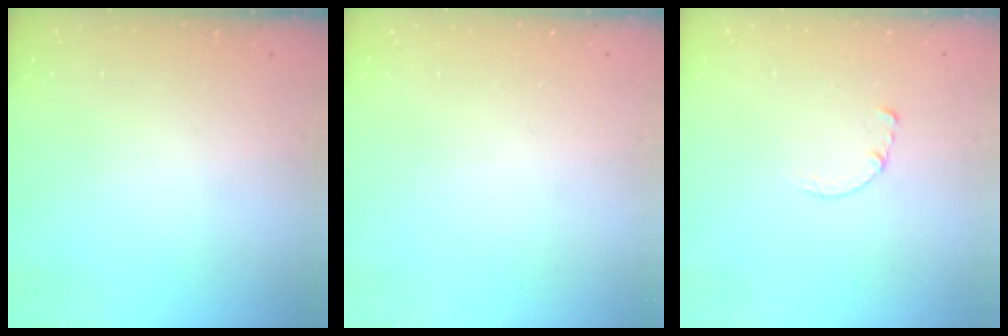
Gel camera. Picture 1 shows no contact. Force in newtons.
{"total": 0.0}
{"total": 0.7, "press": 0.6, "slide": 0.1}